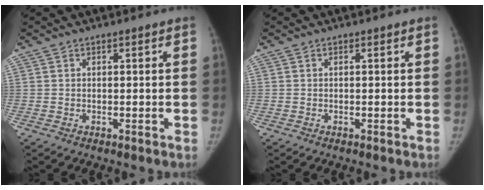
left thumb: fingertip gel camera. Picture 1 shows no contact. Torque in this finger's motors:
{"motor_torque": [0.23, -0.32, 0.47, 0.04, 0.06]}